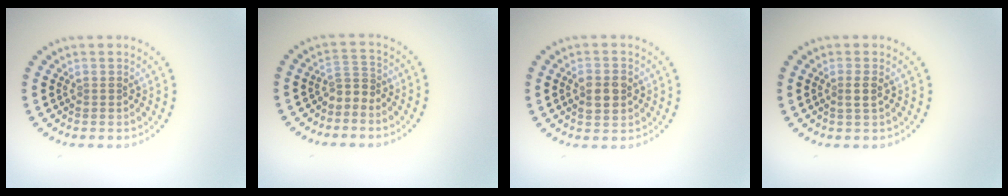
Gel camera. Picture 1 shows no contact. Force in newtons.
{"total": 1.8, "press": 1.1, "slide": 1.4}
{"total": 2.9, "press": 2.9, "slide": 0.2}
{"total": 1.2, "press": 1.0, "slide": 0.7}